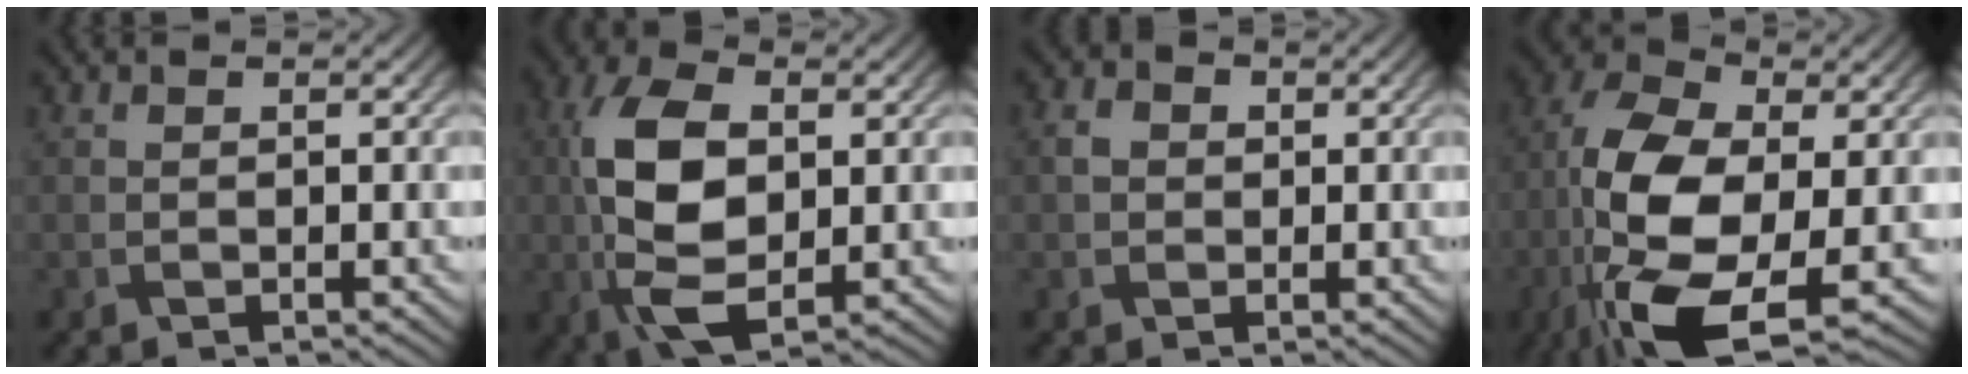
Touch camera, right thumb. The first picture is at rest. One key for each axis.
{"total": 12.0, "fx": 0.2, "fy": 6.2, "fz": 10.3, "tx": -0.230, "ty": 0.009, "tz": 0.000}
{"total": 2.3, "fx": 0.1, "fy": 2.0, "fz": 1.1, "tx": -0.027, "ty": 0.001, "tz": -0.004}
{"total": 16.6, "fx": -4.5, "fy": 7.8, "fz": 14.0, "tx": -0.305, "ty": -0.017, "tz": -0.089}